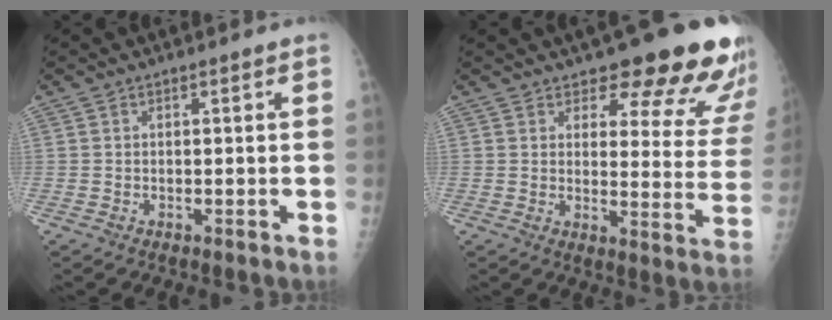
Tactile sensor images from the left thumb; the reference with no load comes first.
{"total": 18.2, "force": [14.9, 5.7, 8.8], "torque": [-0.054, -0.099, 0.167]}